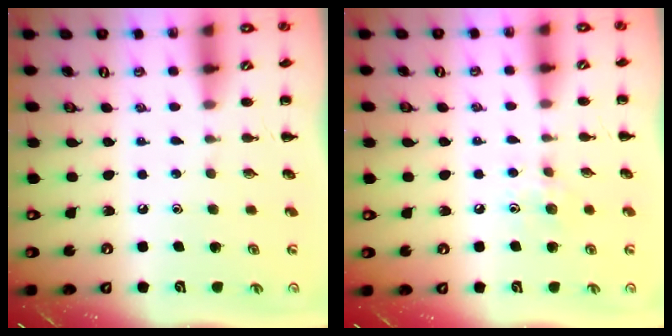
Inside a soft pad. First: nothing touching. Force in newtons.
{"total": 6.8, "press": 6.6, "slide": 1.7}